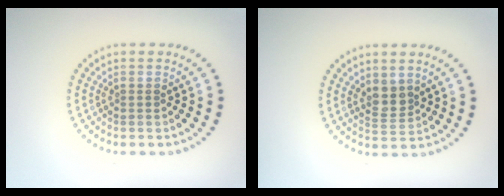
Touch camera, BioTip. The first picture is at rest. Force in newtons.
{"total": 2.0, "press": 1.7, "slide": 1.0}